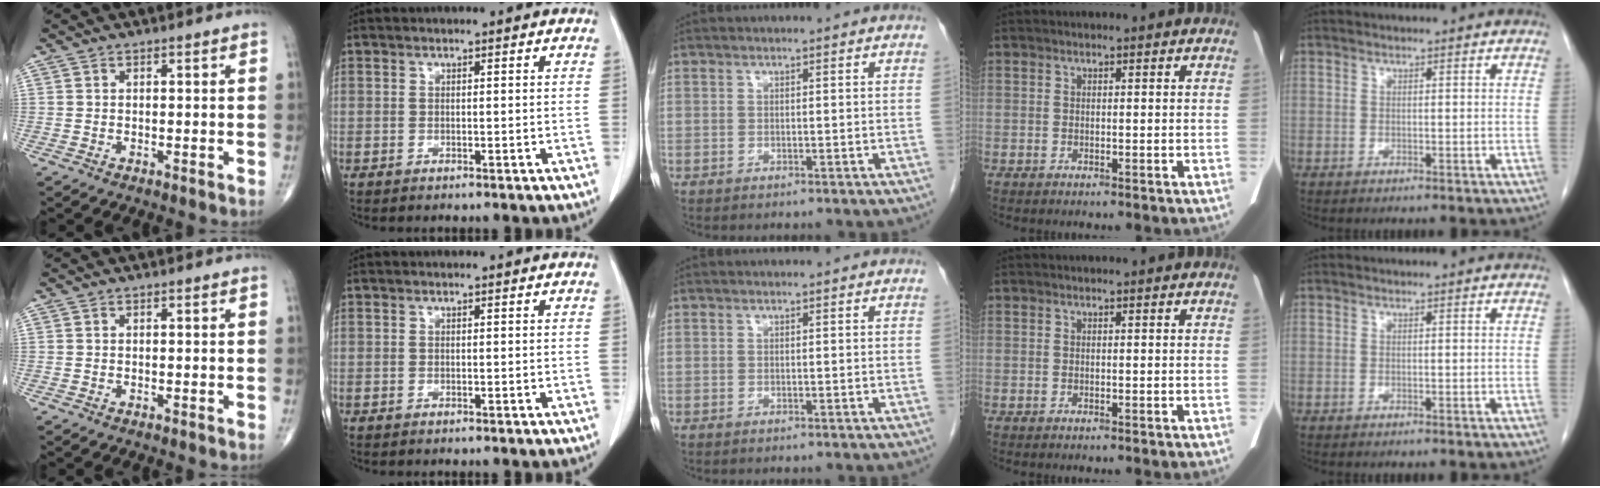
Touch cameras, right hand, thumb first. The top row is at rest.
{}